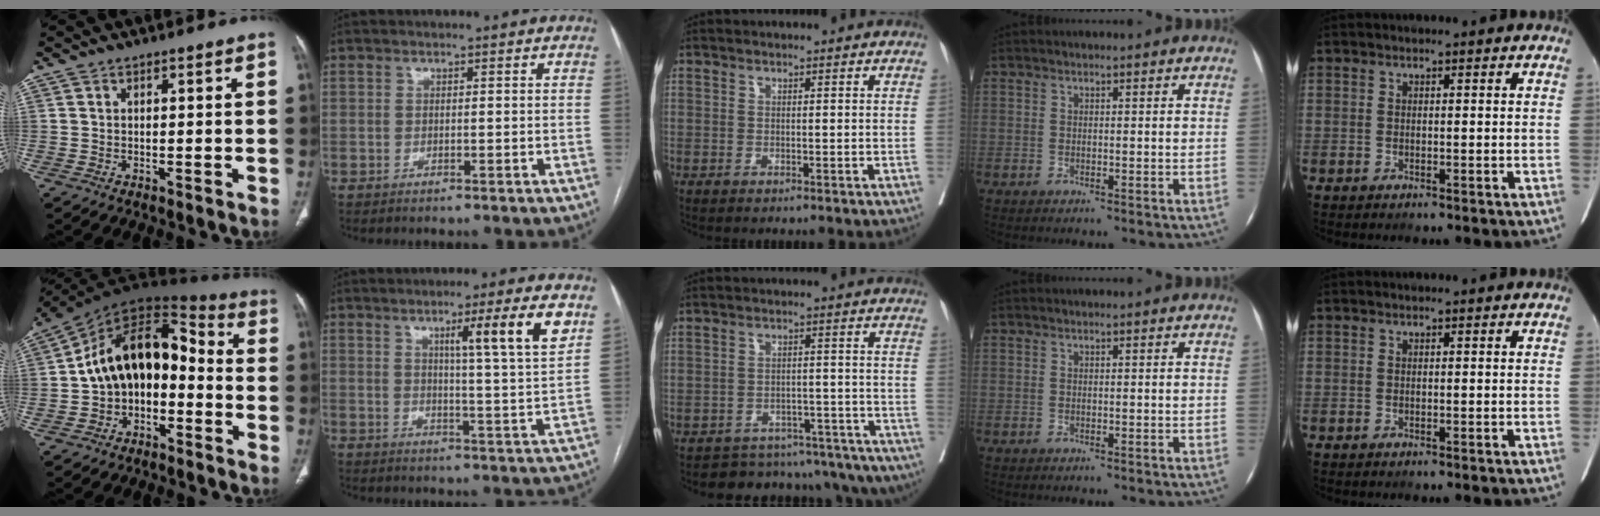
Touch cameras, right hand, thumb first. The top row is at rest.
{"thumb": {"total": 16.1, "force": [-2.3, 10.7, 11.8], "torque": [-0.156, 0.076, -0.047]}, "index": {"total": 10.0, "force": [4.9, -1.3, 8.7], "torque": [-0.125, -0.008, 0.073]}, "middle": {"total": 17.0, "force": [-15.4, 6.4, 3.3], "torque": [-0.030, 0.033, -0.178]}}